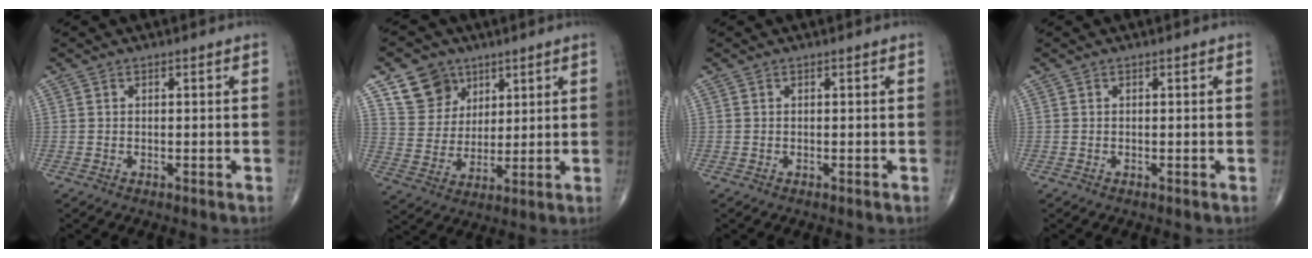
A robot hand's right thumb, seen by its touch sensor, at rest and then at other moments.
{"total": 9.7, "force": [5.7, 7.6, 2.2], "torque": [-0.007, -0.034, 0.112]}
{"total": 0.0}
{"total": 0.0}